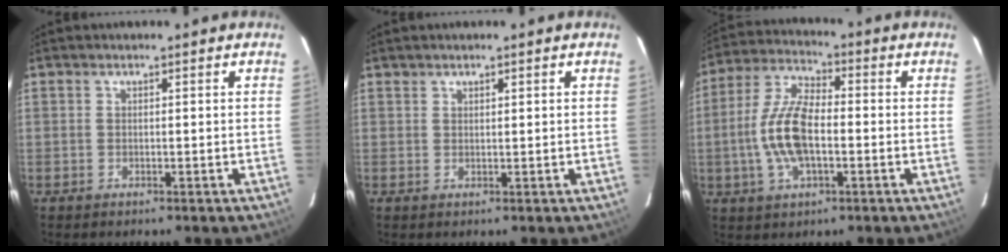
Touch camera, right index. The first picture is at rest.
{"total": 0.9, "force": [0.7, 0.4, 0.3], "torque": [-0.004, 0.001, 0.013]}
{"total": 12.0, "force": [-2.0, 5.3, 10.6], "torque": [-0.224, 0.008, -0.039]}